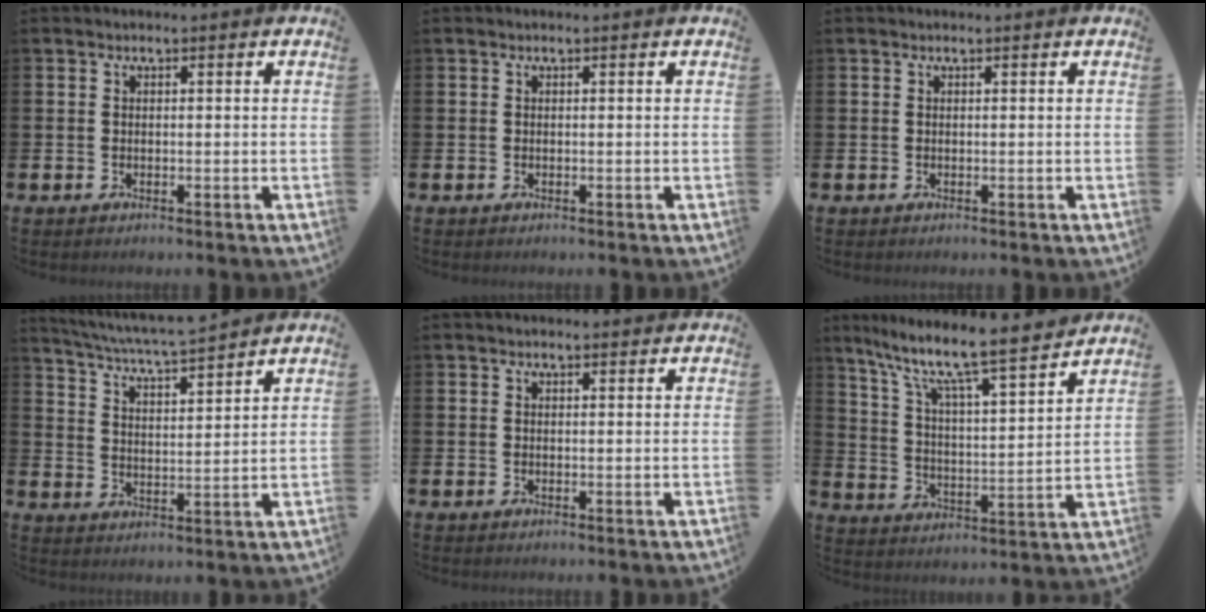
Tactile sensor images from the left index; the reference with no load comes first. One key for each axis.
{"total": 0.0}
{"total": 0.0}
{"total": 5.8, "fx": 5.6, "fy": -0.2, "fz": 1.5, "tx": -0.052, "ty": -0.039, "tz": 0.096}
{"total": 0.7, "fx": 0.7, "fy": 0.1, "fz": 0.3, "tx": 0.005, "ty": -0.001, "tz": 0.010}
{"total": 9.5, "fx": 8.2, "fy": 0.7, "fz": 4.6, "tx": -0.112, "ty": -0.065, "tz": 0.131}